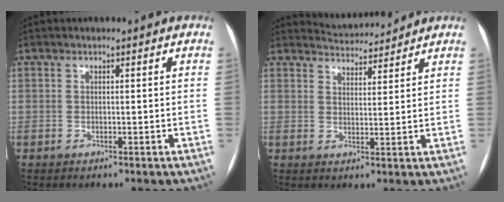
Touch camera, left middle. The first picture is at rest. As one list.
[{"total": 5.1, "force": [5.1, 0.3, -0.3], "torque": [-0.008, 0.009, 0.078]}]